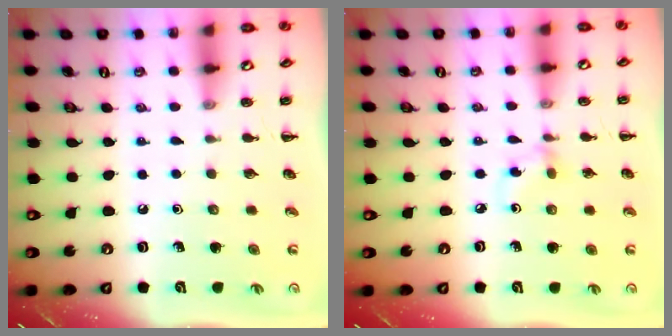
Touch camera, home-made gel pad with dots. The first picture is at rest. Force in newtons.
{"total": 3.6, "press": 3.4, "slide": 1.4}